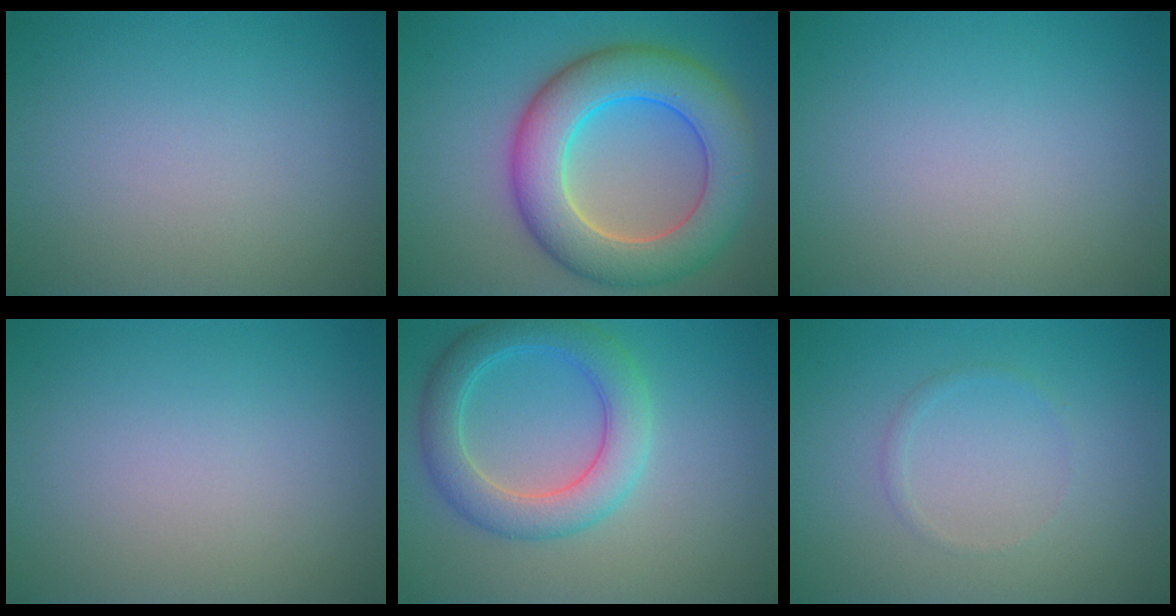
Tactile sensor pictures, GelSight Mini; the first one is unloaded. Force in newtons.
{"total": 9.4, "press": 9.4, "slide": 0.4}
{"total": 0.0}
{"total": 0.0}
{"total": 5.0, "press": 5.0, "slide": 0.0}
{"total": 0.7, "press": 0.7, "slide": 0.0}